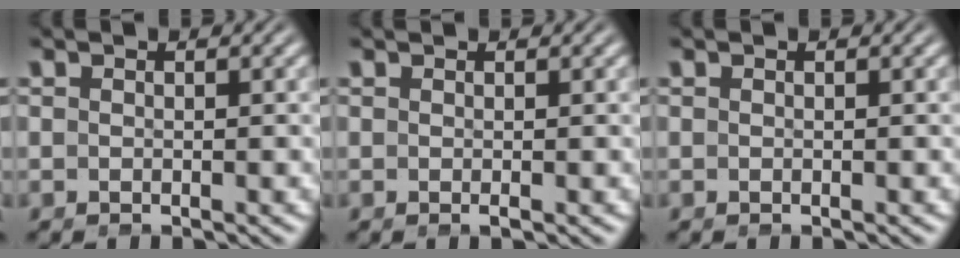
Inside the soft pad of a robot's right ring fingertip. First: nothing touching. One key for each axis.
{"total": 0.6, "fx": 0.1, "fy": -0.5, "fz": 0.2, "tx": 0.006, "ty": 0.003, "tz": 0.002}
{"total": 0.0}